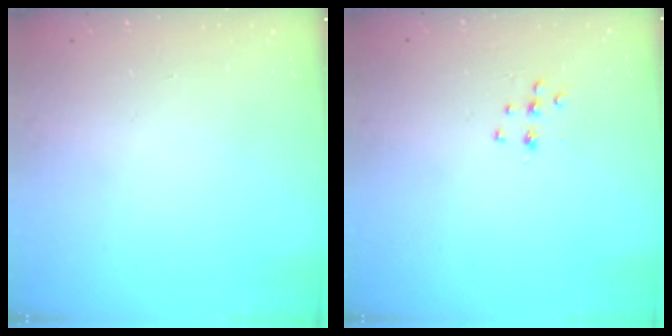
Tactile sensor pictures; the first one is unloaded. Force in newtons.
{"total": 5.8, "press": 5.8, "slide": 0.4}